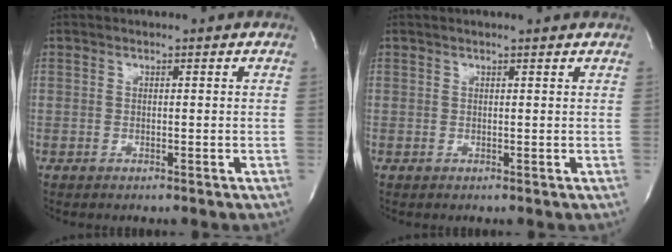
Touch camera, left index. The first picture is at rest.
{"total": 1.4, "force": [1.2, -0.1, 0.6], "torque": [-0.011, 0.005, 0.011]}